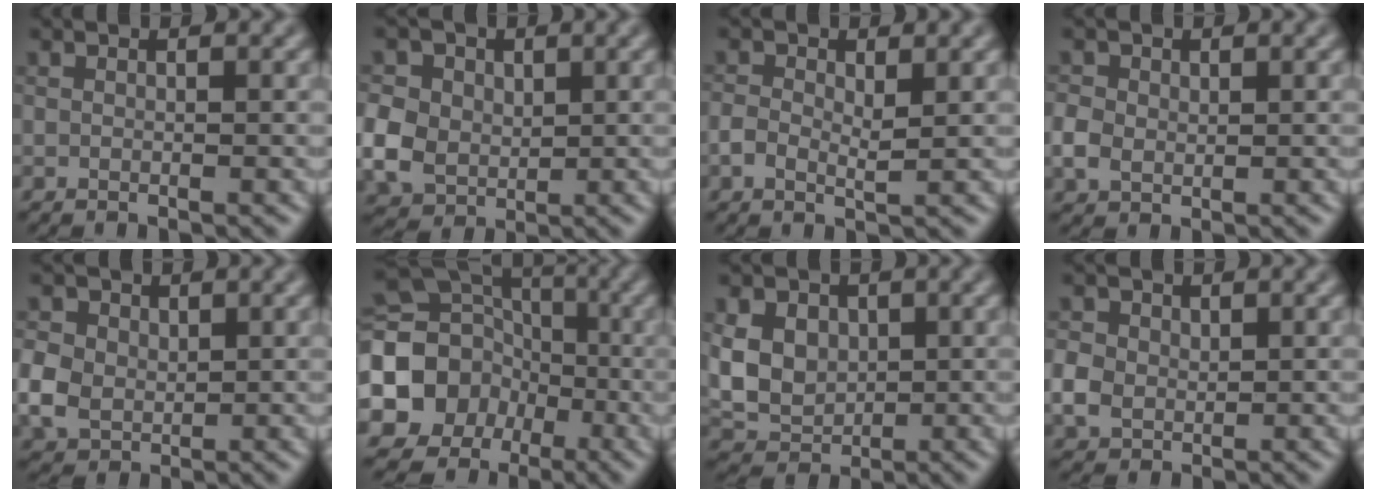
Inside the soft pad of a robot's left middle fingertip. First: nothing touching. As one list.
[{"total": 5.8, "force": [0.6, 5.0, 3.0], "torque": [-0.076, 0.012, 0.001]}, {"total": 2.1, "force": [0.0, 1.2, 1.7], "torque": [-0.038, 0.000, -0.003]}, {"total": 2.3, "force": [0.1, 2.0, 1.2], "torque": [-0.028, 0.000, 0.000]}, {"total": 3.9, "force": [0.3, 3.3, 2.0], "torque": [-0.051, 0.001, 0.004]}, {"total": 13.0, "force": [-3.2, 11.4, 5.4], "torque": [-0.117, -0.013, -0.076]}, {"total": 5.9, "force": [1.3, 4.7, 3.3], "torque": [-0.062, 0.012, 0.017]}, {"total": 2.8, "force": [0.2, 2.5, 1.4], "torque": [-0.034, 0.000, 0.004]}]